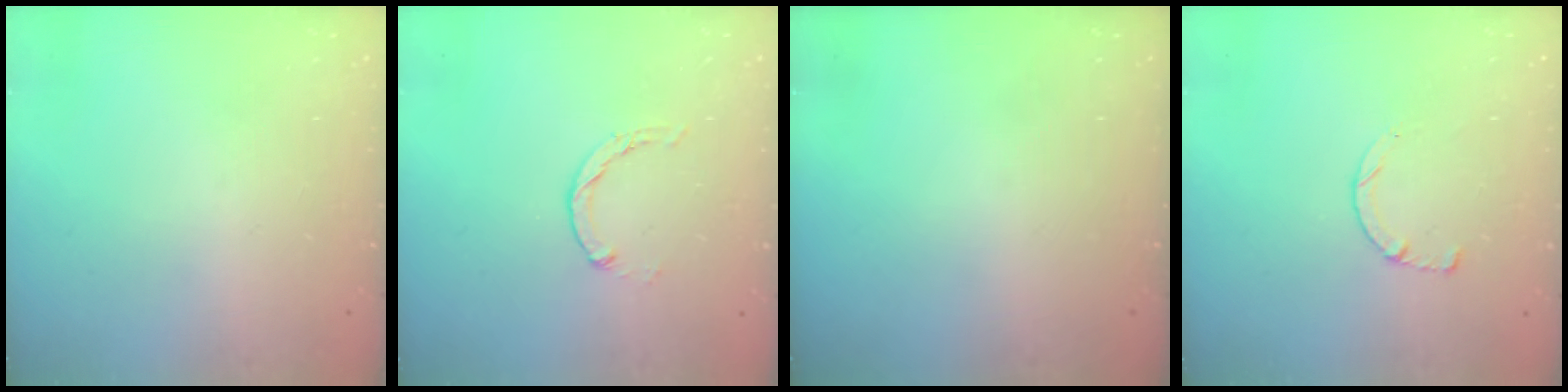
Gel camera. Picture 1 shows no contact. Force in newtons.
{"total": 0.7, "press": 0.7, "slide": 0.2}
{"total": 0.0}
{"total": 2.5, "press": 2.5, "slide": 0.3}